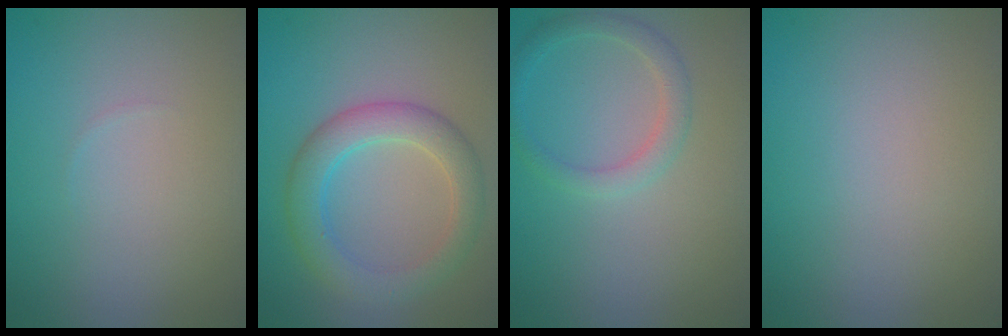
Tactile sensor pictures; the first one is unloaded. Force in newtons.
{"total": 4.4, "press": 4.4, "slide": 0.0}
{"total": 2.0, "press": 2.0, "slide": 0.1}
{"total": 0.0}